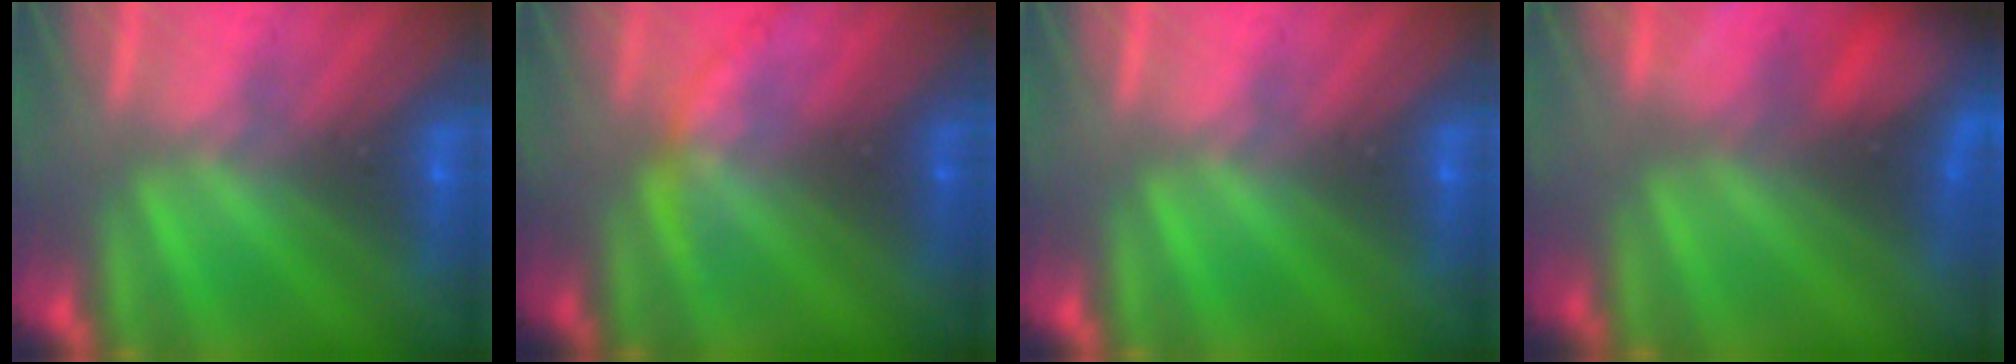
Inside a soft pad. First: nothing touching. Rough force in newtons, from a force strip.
{"total": 1.9}
{"total": 0.0}
{"total": 6.0}